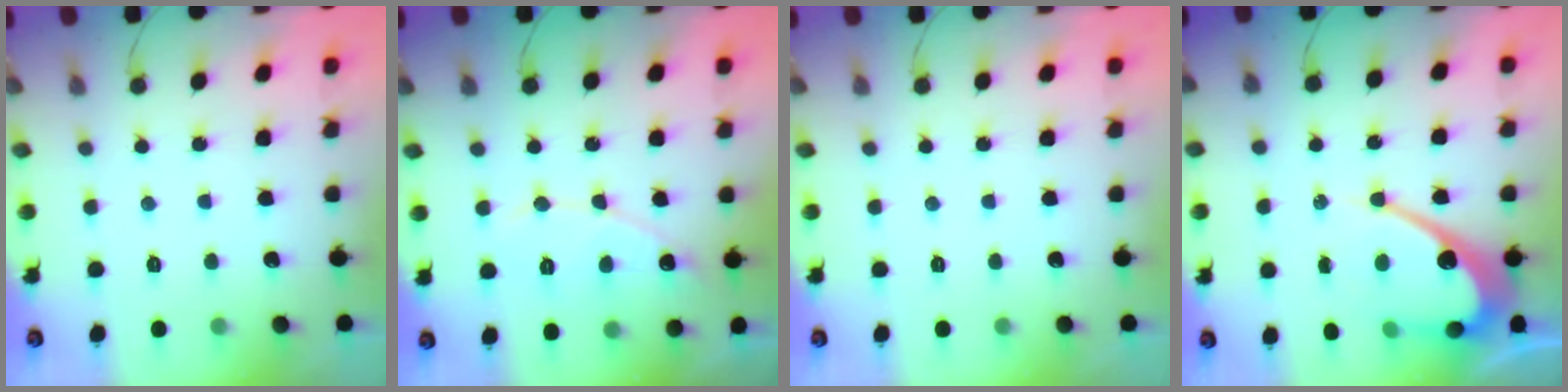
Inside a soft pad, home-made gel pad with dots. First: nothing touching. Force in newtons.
{"total": 7.8, "press": 7.8, "slide": 0.7}
{"total": 0.0}
{"total": 13.9, "press": 13.8, "slide": 1.2}